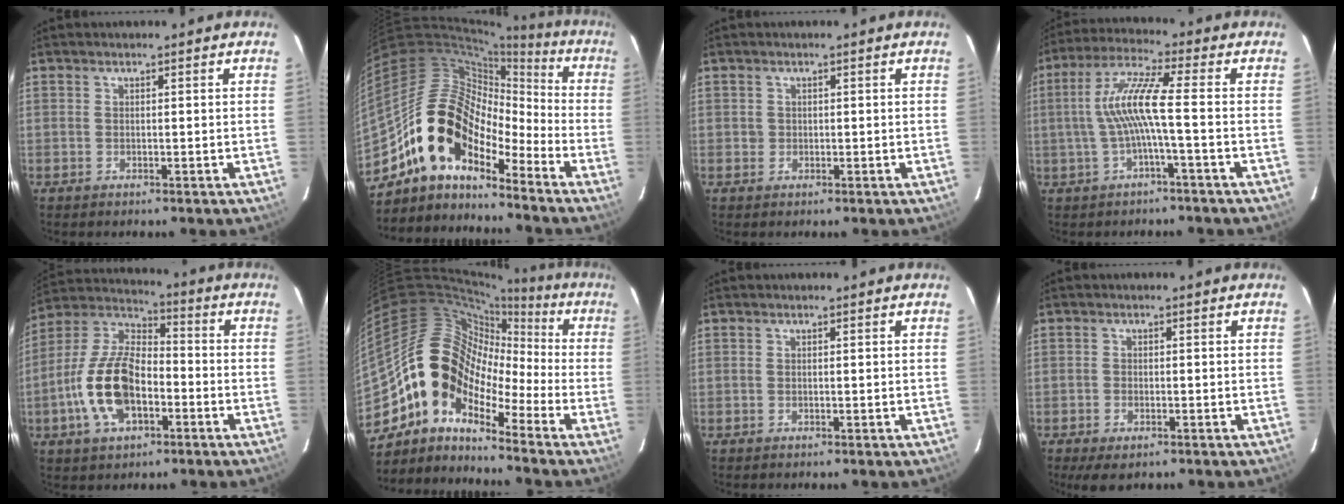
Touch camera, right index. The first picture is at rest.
{"total": 12.9, "force": [-9.3, 6.5, 6.2], "torque": [-0.103, 0.029, -0.185]}
{"total": 1.1, "force": [0.0, 1.1, 0.1], "torque": [0.002, 0.002, 0.001]}
{"total": 8.9, "force": [-1.4, -0.3, 8.8], "torque": [-0.183, 0.010, -0.022]}
{"total": 15.7, "force": [-5.1, 8.4, 12.3], "torque": [-0.261, 0.009, -0.094]}
{"total": 13.4, "force": [-6.4, 9.3, 7.3], "torque": [-0.126, 0.022, -0.147]}
{"total": 0.0}
{"total": 4.0, "force": [-2.6, 2.0, 2.4], "torque": [-0.058, -0.014, -0.044]}